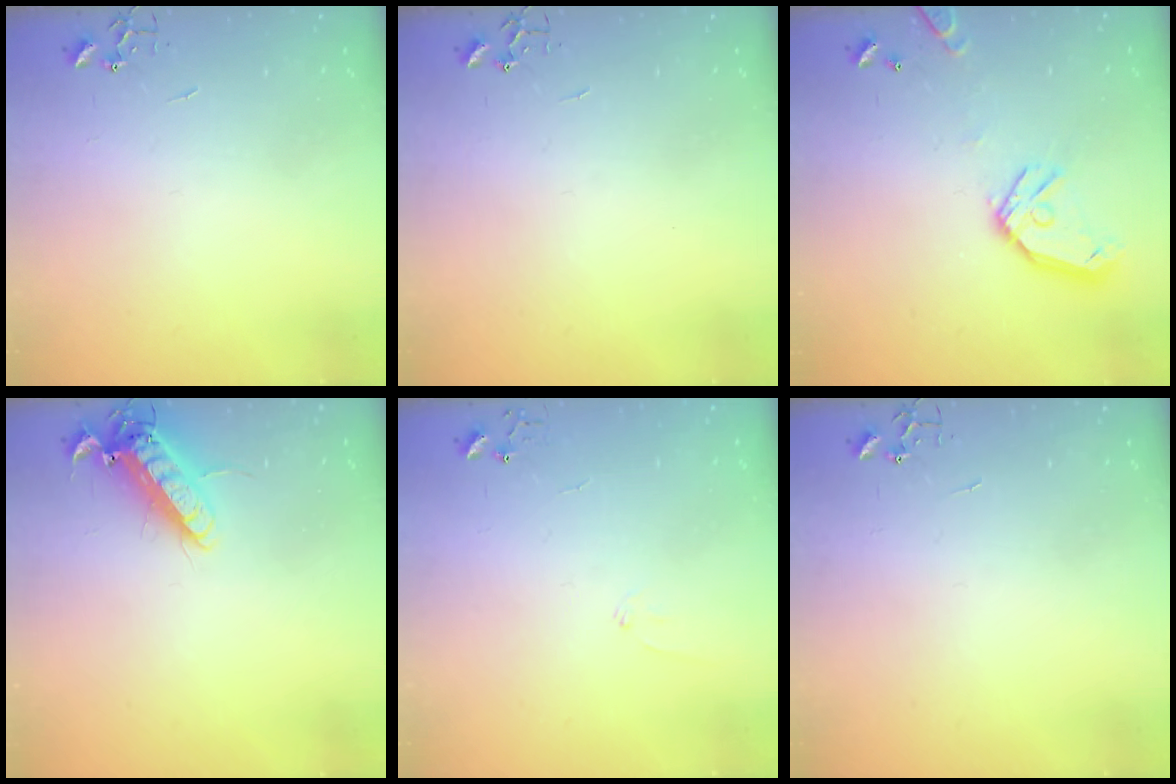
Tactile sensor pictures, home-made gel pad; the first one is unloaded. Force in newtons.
{"total": 0.0}
{"total": 14.4, "press": 14.2, "slide": 2.1}
{"total": 13.2, "press": 13.0, "slide": 2.1}
{"total": 5.5, "press": 5.5, "slide": 0.6}
{"total": 0.0}